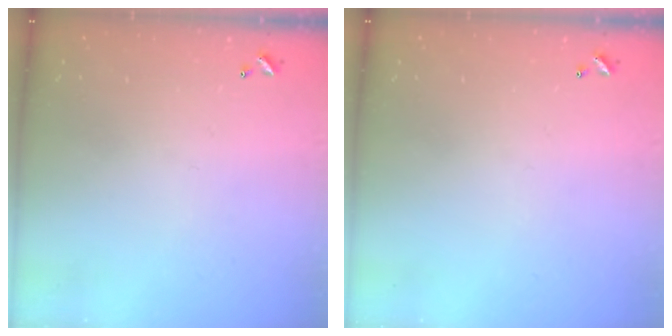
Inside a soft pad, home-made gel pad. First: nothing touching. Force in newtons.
{"total": 0.0}